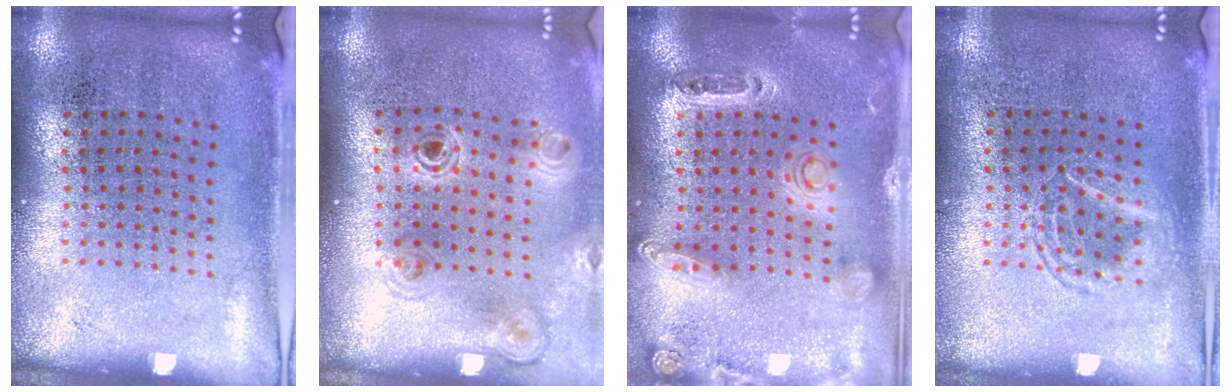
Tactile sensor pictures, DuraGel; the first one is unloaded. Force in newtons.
{"total": 1.1, "press": 1.1, "slide": 0.1}
{"total": 1.4, "press": 1.4, "slide": 0.4}
{"total": 1.9, "press": 1.9, "slide": 0.3}